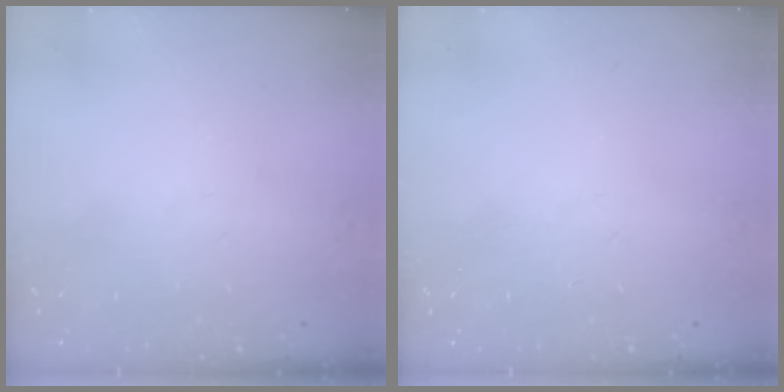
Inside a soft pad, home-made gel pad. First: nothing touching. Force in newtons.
{"total": 0.0}